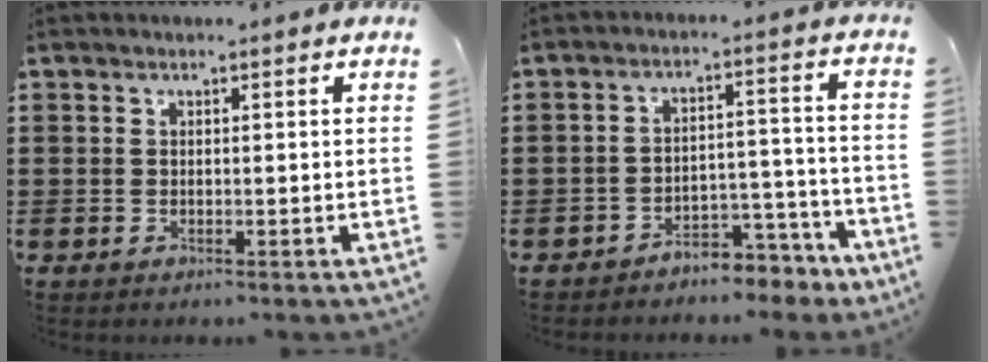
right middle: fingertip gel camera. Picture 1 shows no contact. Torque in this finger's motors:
{"motor_torque": [2.14, 0.00, 0.01, 0.02]}